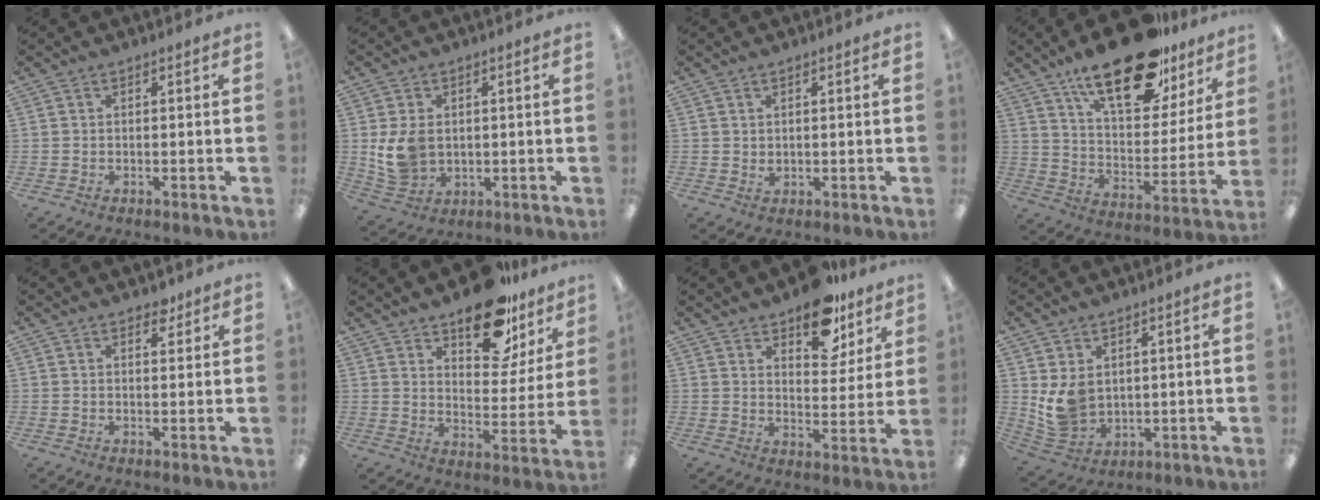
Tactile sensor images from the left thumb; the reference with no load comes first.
{"total": 8.4, "force": [0.9, 6.5, 5.2], "torque": [-0.108, 0.003, 0.018]}
{"total": 1.3, "force": [0.8, 0.9, 0.5], "torque": [-0.003, -0.002, 0.013]}
{"total": 23.2, "force": [16.4, 9.3, 13.5], "torque": [-0.214, -0.096, 0.279]}
{"total": 3.1, "force": [2.4, 1.5, 1.2], "torque": [-0.003, -0.010, 0.038]}
{"total": 17.1, "force": [12.7, 8.0, 8.1], "torque": [-0.114, -0.078, 0.222]}
{"total": 12.5, "force": [9.6, 6.0, 5.3], "torque": [-0.066, -0.060, 0.171]}
{"total": 8.1, "force": [2.4, 6.2, 4.6], "torque": [-0.103, -0.011, 0.047]}